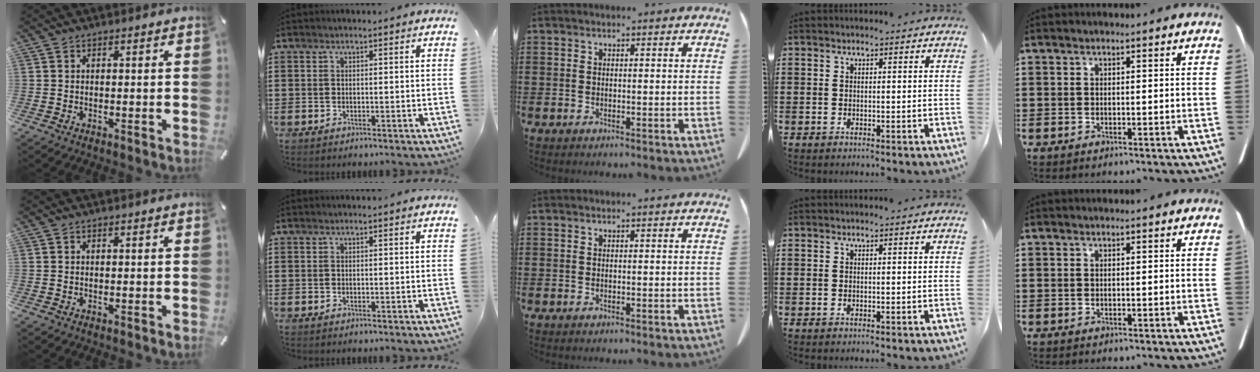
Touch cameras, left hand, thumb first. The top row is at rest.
{}